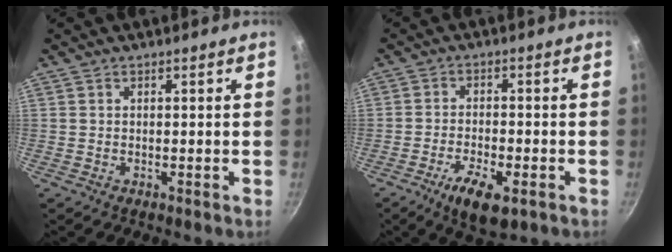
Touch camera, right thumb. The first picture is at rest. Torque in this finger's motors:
{"motor_torque": [0.90, 1.05, 0.98, -0.31, 0.25]}